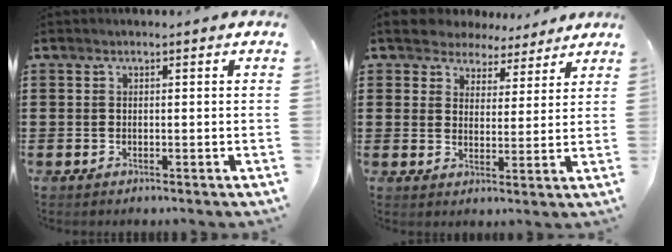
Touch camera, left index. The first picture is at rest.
{"total": 4.9, "force": [4.5, 1.9, -0.2], "torque": [-0.022, -0.014, 0.084]}